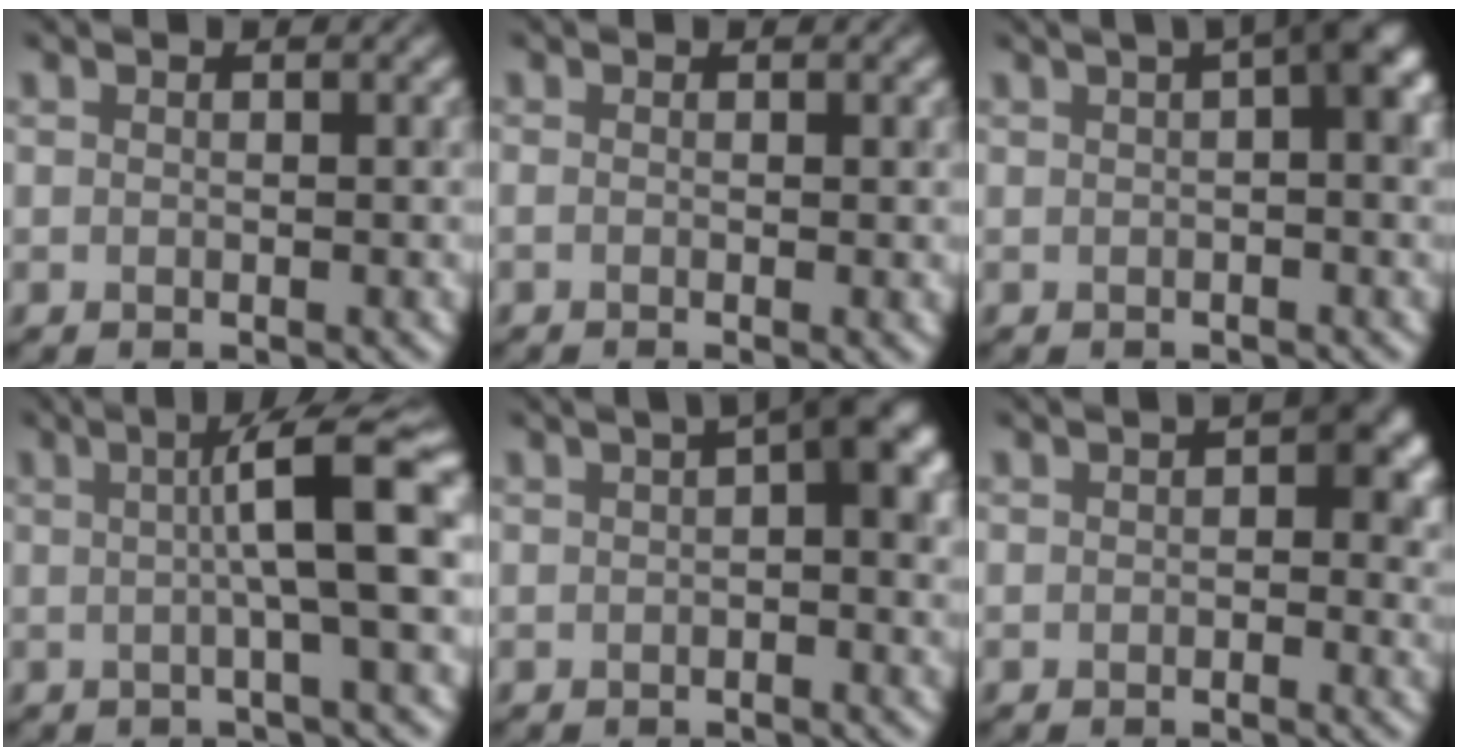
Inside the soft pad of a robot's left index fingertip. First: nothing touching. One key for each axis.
{"total": 1.4, "fx": -0.2, "fy": 0.5, "fz": 1.3, "tx": -0.010, "ty": -0.007, "tz": -0.009}
{"total": 4.8, "fx": 1.4, "fy": 1.1, "fz": 4.5, "tx": -0.045, "ty": 0.020, "tz": 0.013}
{"total": 6.7, "fx": 0.8, "fy": 0.8, "fz": 6.6, "tx": -0.089, "ty": 0.011, "tz": 0.007}
{"total": 3.8, "fx": 0.9, "fy": 0.8, "fz": 3.6, "tx": -0.042, "ty": 0.017, "tz": 0.009}
{"total": 4.2, "fx": 0.6, "fy": 2.5, "fz": 3.3, "tx": -0.022, "ty": 0.002, "tz": 0.004}